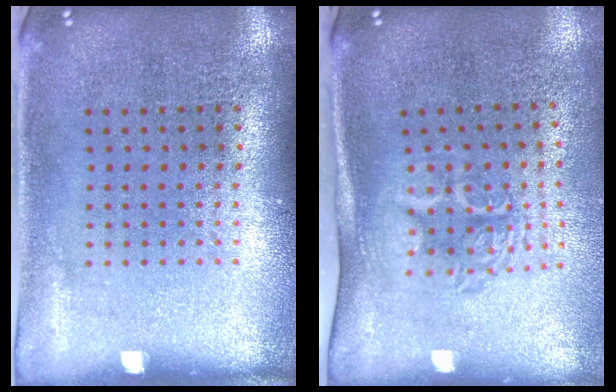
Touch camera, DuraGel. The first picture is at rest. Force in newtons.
{"total": 1.7, "press": 1.3, "slide": 1.1}